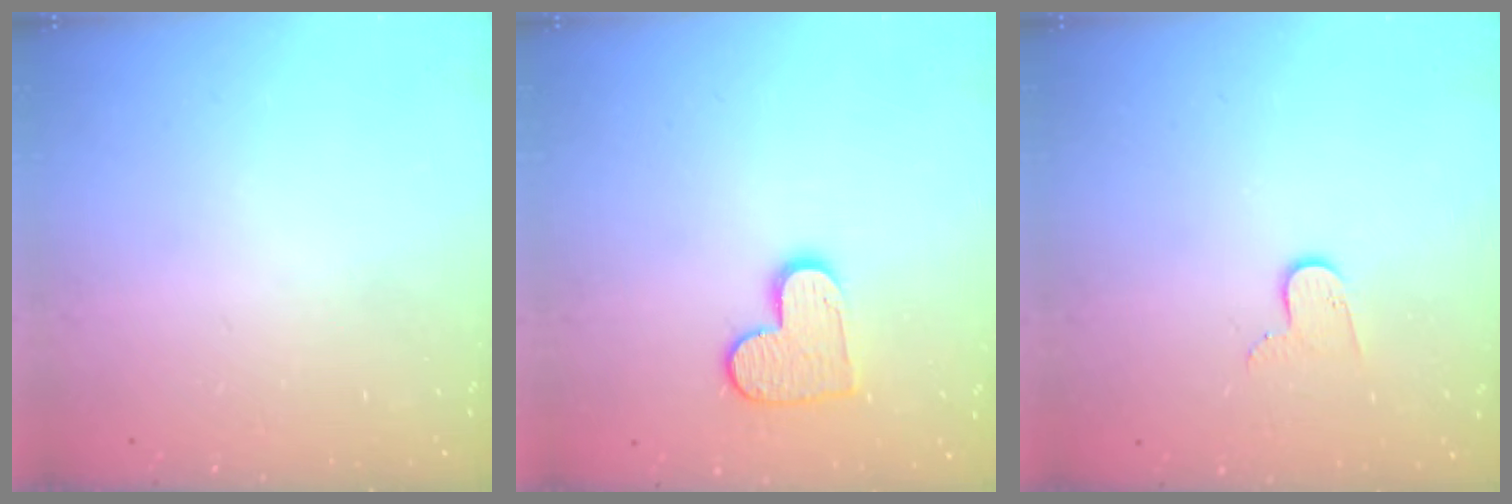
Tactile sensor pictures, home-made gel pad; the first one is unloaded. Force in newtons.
{"total": 9.6, "press": 9.6, "slide": 0.6}
{"total": 6.4, "press": 6.3, "slide": 0.6}